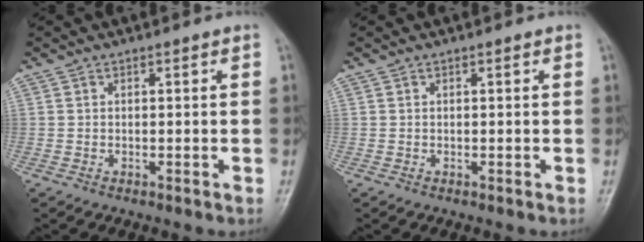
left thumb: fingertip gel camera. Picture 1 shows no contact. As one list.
[{"total": 0.0}]